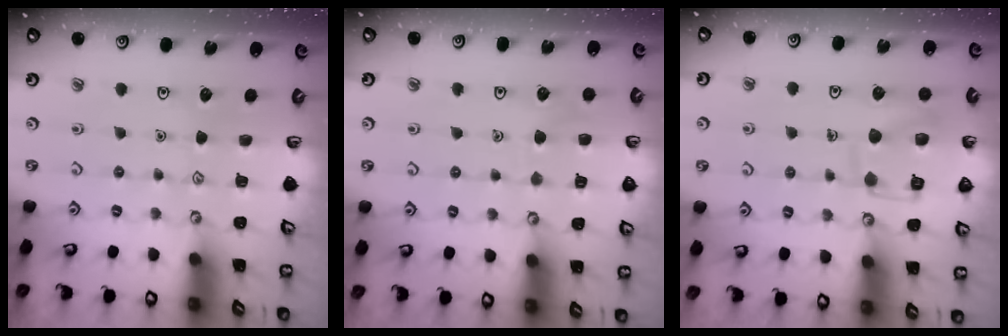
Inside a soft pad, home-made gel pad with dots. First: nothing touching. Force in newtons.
{"total": 3.3, "press": 3.3, "slide": 0.3}
{"total": 11.2, "press": 11.2, "slide": 0.6}